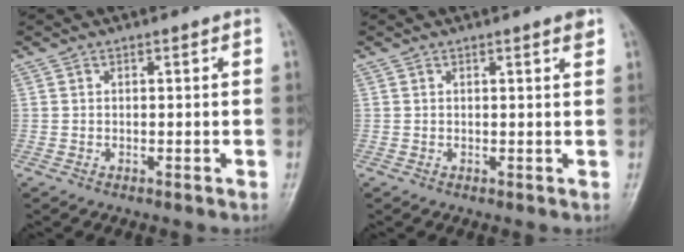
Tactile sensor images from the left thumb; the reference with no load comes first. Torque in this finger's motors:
{"motor_torque": [0.83, 0.13, 0.28, -0.32, 0.00]}